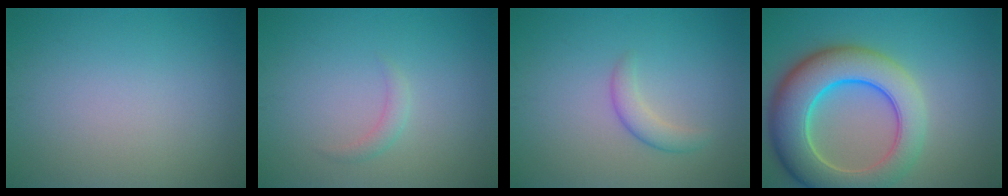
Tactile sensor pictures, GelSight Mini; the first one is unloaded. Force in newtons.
{"total": 1.1, "press": 1.1, "slide": 0.1}
{"total": 1.9, "press": 1.9, "slide": 0.0}
{"total": 10.2, "press": 10.2, "slide": 0.6}